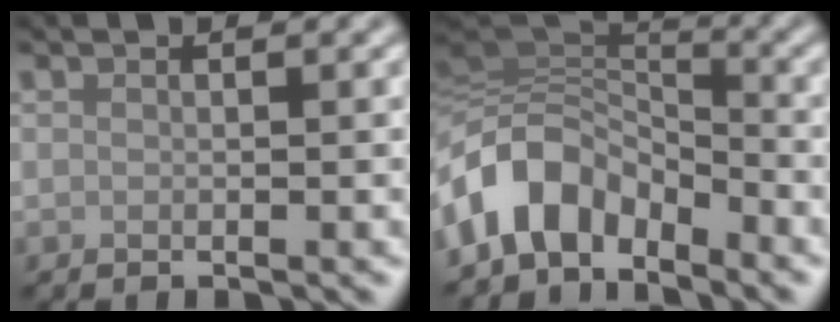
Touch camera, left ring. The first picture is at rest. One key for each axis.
{"total": 7.1, "fx": -4.2, "fy": 4.2, "fz": 3.9, "tx": -0.067, "ty": 0.010, "tz": -0.088}